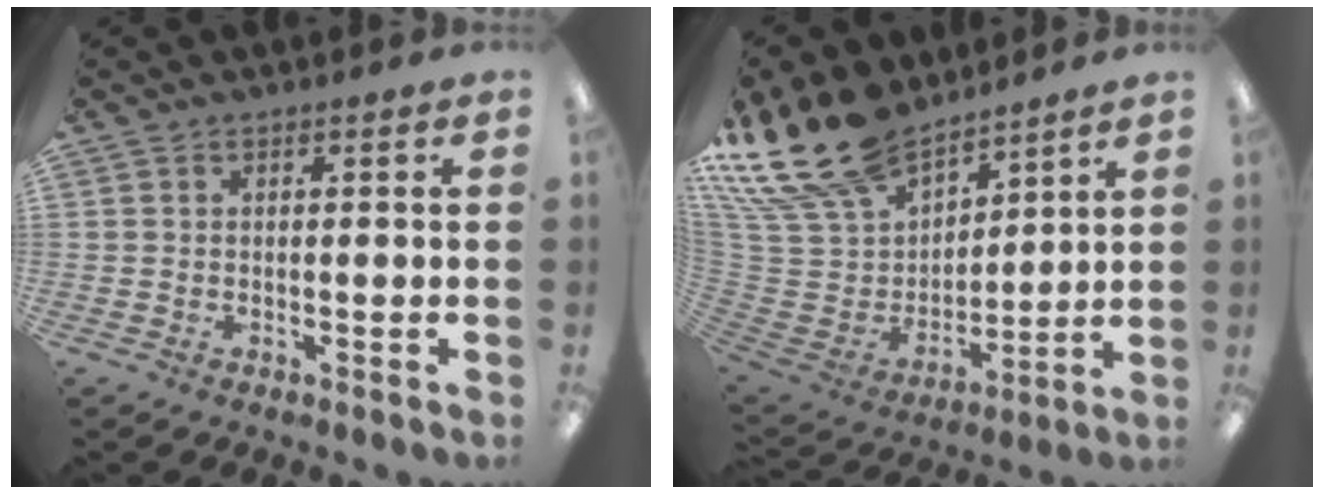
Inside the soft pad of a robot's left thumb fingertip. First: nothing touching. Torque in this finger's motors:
{"motor_torque": [1.90, 1.38, 1.35, -1.42, 0.45]}